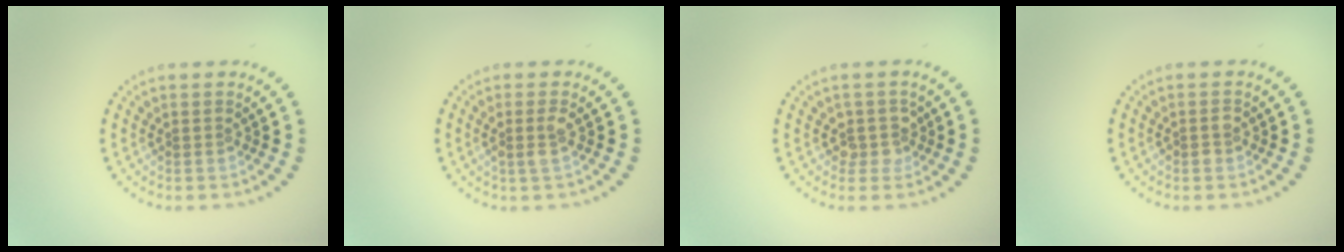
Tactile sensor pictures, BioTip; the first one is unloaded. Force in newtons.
{"total": 1.4, "press": 1.2, "slide": 0.7}
{"total": 1.9, "press": 1.5, "slide": 1.1}
{"total": 1.0, "press": 1.0, "slide": 0.3}